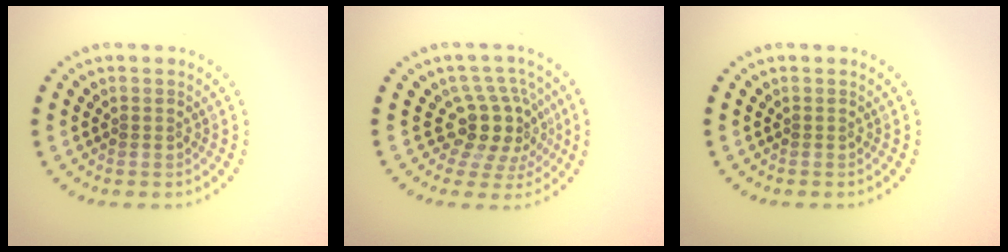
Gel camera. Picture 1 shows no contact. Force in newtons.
{"total": 4.4, "press": 3.4, "slide": 2.9}
{"total": 0.0}